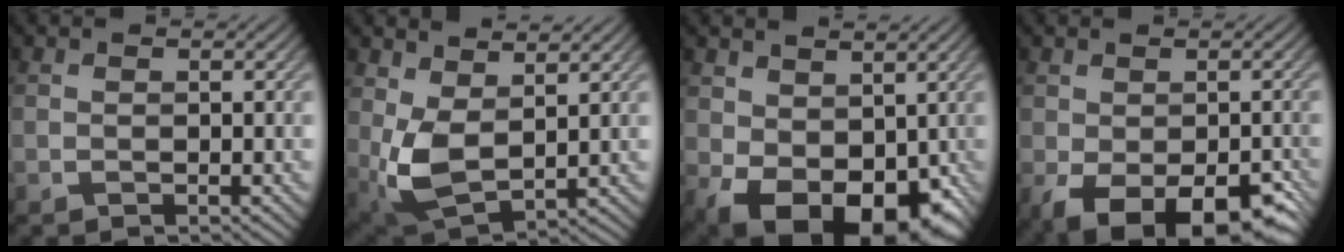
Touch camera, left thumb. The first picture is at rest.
{"total": 6.3, "force": [2.0, 3.4, 5.0], "torque": [-0.129, -0.009, 0.039]}
{"total": 11.5, "force": [-1.9, 7.7, 8.4], "torque": [-0.138, -0.045, -0.008]}
{"total": 10.8, "force": [-5.3, 5.8, 7.4], "torque": [-0.113, -0.049, -0.061]}